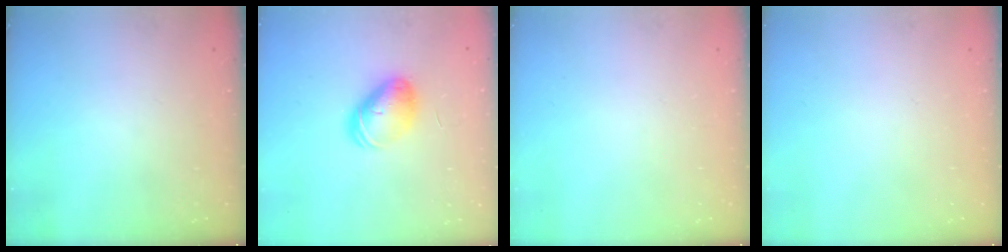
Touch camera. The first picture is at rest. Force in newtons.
{"total": 8.8, "press": 8.7, "slide": 0.8}
{"total": 0.0}
{"total": 0.0}